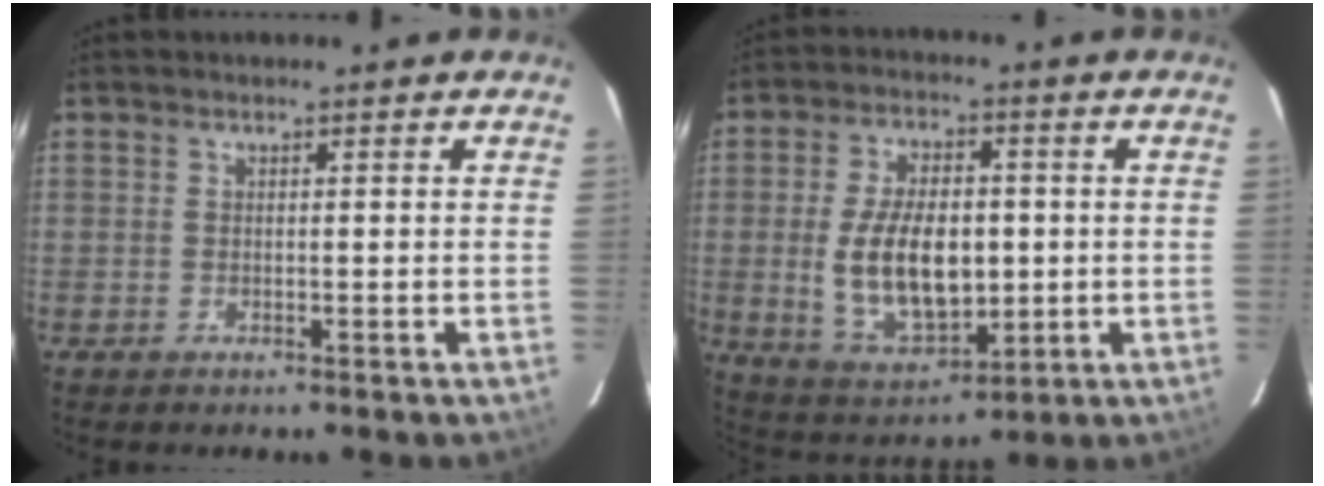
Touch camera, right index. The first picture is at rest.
{"total": 14.7, "force": [-0.5, 7.9, 12.4], "torque": [-0.242, -0.004, 0.009]}